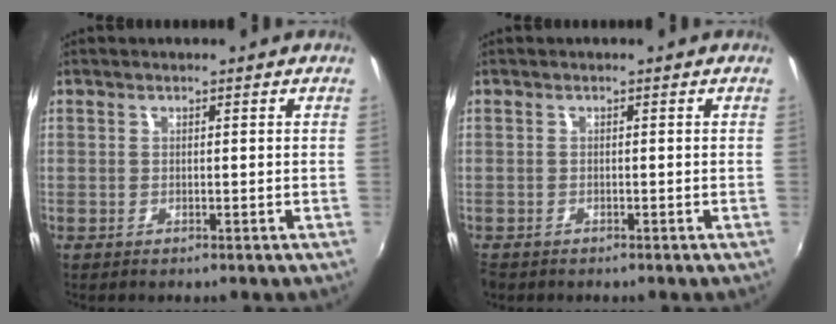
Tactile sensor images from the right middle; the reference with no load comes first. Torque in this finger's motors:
{"motor_torque": [0.20, -0.22, 0.04, 0.02]}